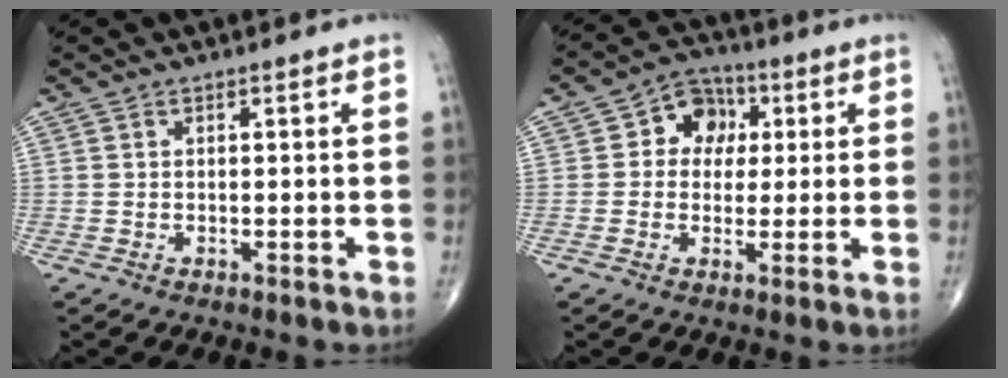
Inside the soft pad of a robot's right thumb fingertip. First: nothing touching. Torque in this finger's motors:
{"motor_torque": [-0.44, 0.47, -0.05, -0.10, 0.08]}